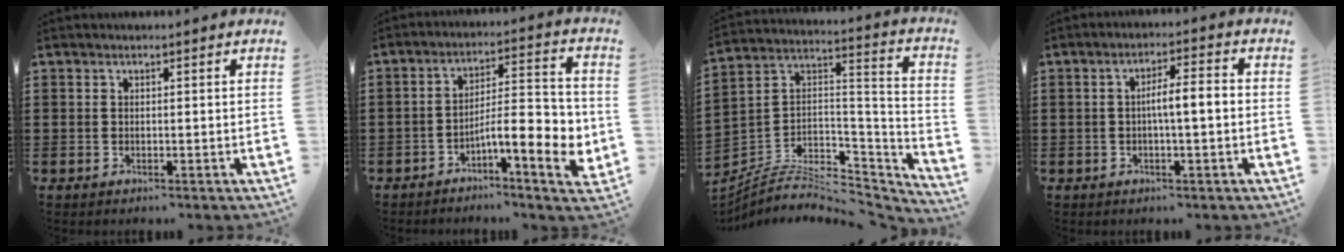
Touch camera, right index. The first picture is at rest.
{"total": 9.7, "force": [-3.4, 2.8, 8.7], "torque": [-0.121, -0.009, -0.061]}
{"total": 6.4, "force": [-4.6, 3.3, 2.8], "torque": [-0.064, -0.004, -0.092]}
{"total": 3.6, "force": [-0.2, 0.7, 3.5], "torque": [-0.061, 0.003, -0.006]}